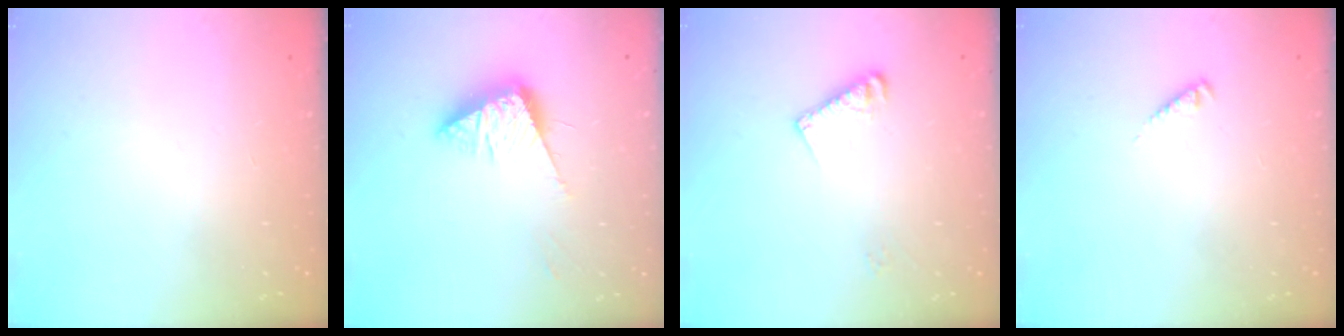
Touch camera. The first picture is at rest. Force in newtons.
{"total": 10.5, "press": 10.5, "slide": 0.4}
{"total": 7.3, "press": 7.2, "slide": 0.7}
{"total": 1.8, "press": 1.7, "slide": 0.4}